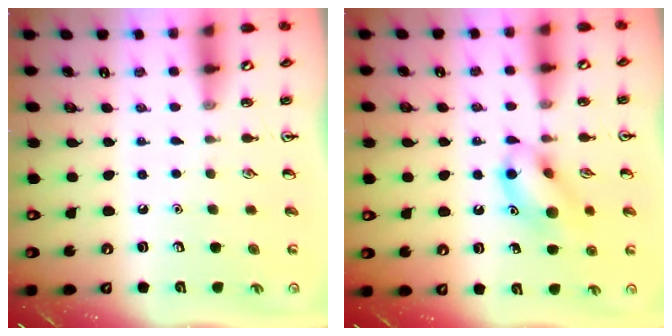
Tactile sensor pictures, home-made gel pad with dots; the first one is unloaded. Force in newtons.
{"total": 12.8, "press": 12.7, "slide": 1.1}